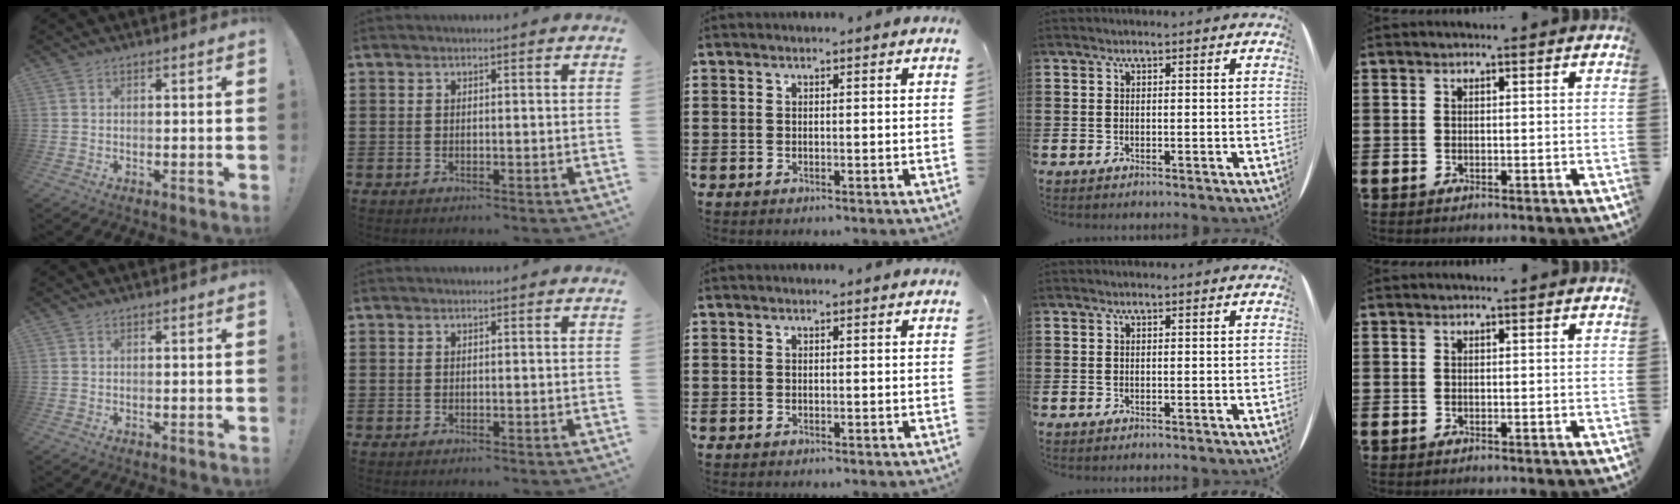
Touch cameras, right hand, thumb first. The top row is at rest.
{}